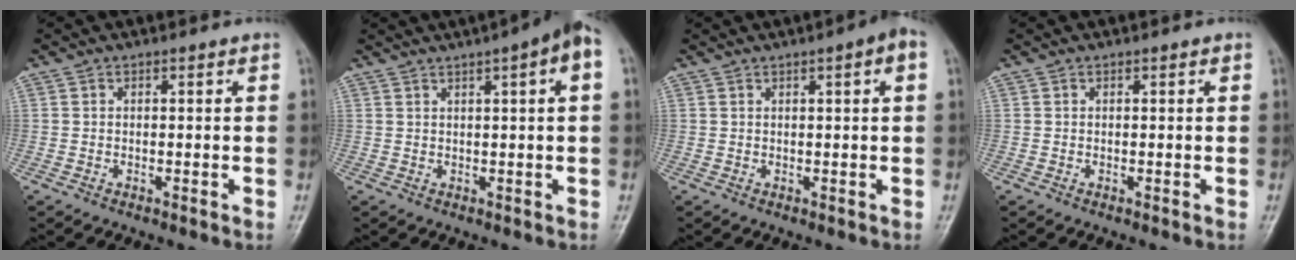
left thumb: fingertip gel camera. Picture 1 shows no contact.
{"total": 7.5, "force": [3.3, 0.8, 6.6], "torque": [-0.094, 0.024, 0.044]}
{"total": 3.2, "force": [1.3, 0.3, 3.0], "torque": [-0.043, 0.008, 0.017]}
{"total": 0.0}